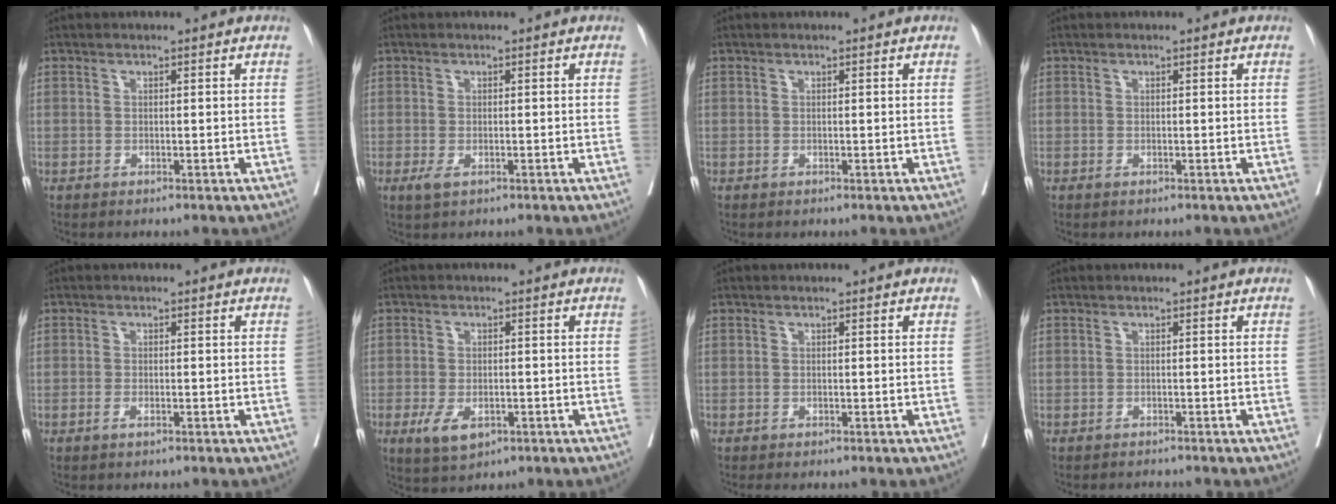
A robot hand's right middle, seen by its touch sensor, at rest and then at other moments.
{"total": 1.8, "force": [-0.8, 0.8, 1.5], "torque": [-0.029, -0.003, -0.009]}
{"total": 0.0}
{"total": 0.0}
{"total": 1.0, "force": [-0.5, 0.3, 0.8], "torque": [-0.013, 0.000, -0.008]}
{"total": 4.8, "force": [-2.0, 2.4, 3.6], "torque": [-0.069, -0.006, -0.025]}
{"total": 0.8, "force": [-0.7, 0.1, 0.3], "torque": [-0.004, -0.003, -0.012]}
{"total": 1.2, "force": [-1.2, 0.0, 0.0], "torque": [-0.001, -0.005, -0.016]}